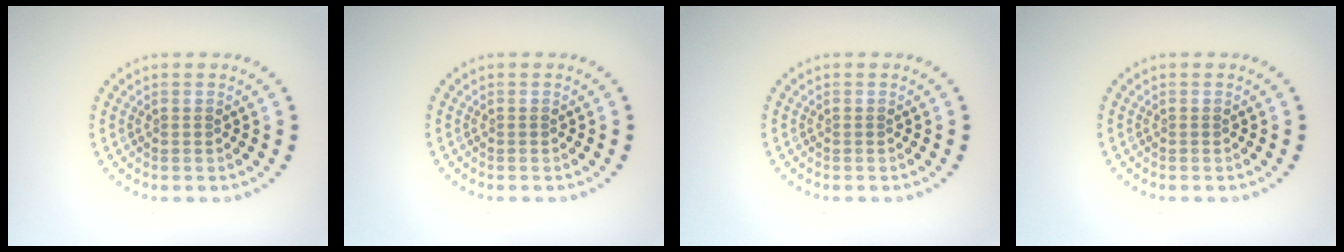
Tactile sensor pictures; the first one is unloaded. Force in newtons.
{"total": 0.0}
{"total": 0.0}
{"total": 0.0}